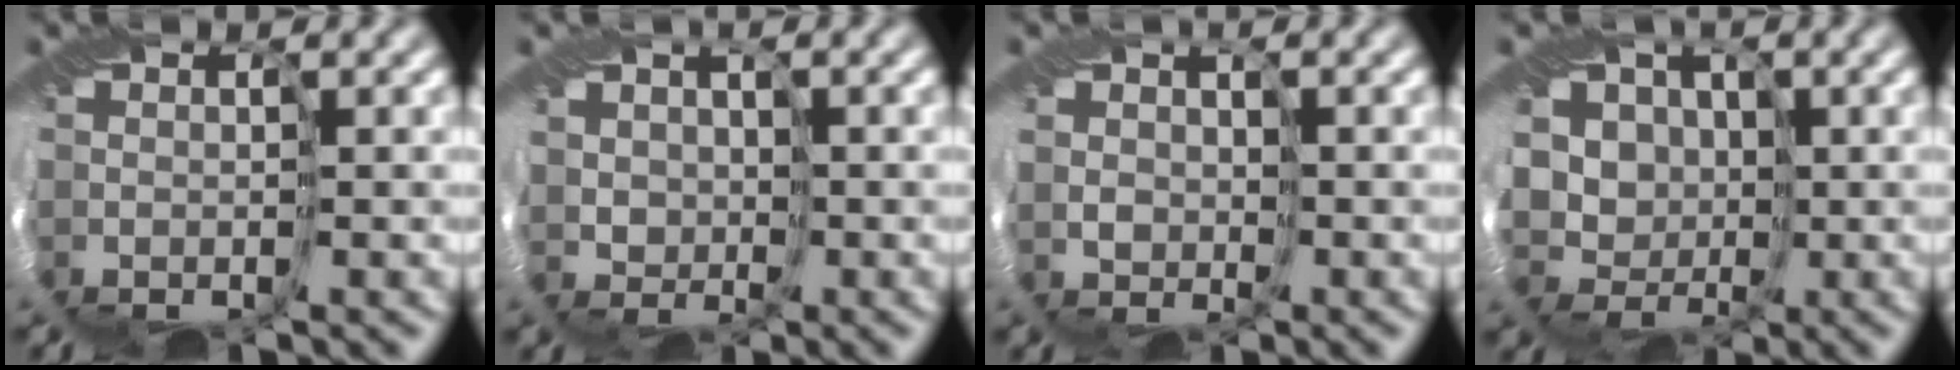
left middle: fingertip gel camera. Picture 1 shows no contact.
{"total": 2.4, "force": [1.6, 0.1, -1.9], "torque": [0.020, 0.005, 0.031]}
{"total": 2.0, "force": [1.1, -0.1, -1.7], "torque": [0.022, 0.005, 0.021]}
{"total": 4.9, "force": [3.2, 3.8, 0.3], "torque": [-0.025, 0.012, 0.056]}